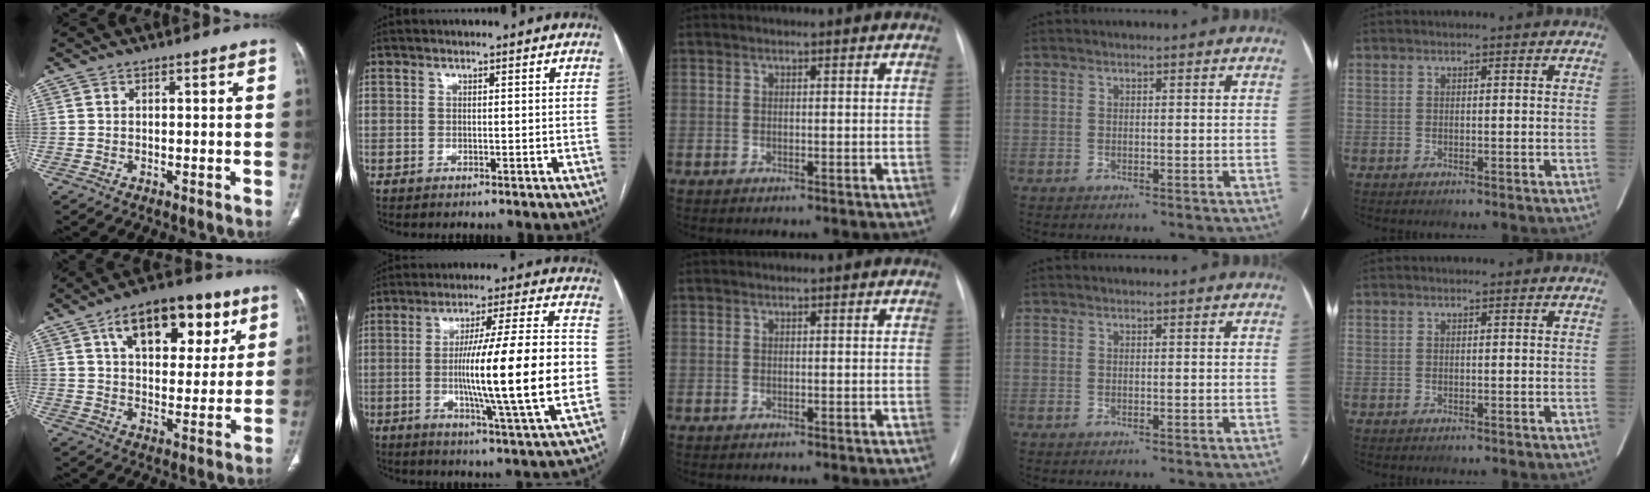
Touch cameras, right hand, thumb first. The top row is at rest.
{"thumb": {"total": 19.7, "force": [9.5, 10.4, 13.8], "torque": [-0.167, -0.015, 0.151]}, "index": {"total": 19.8, "force": [-1.9, -0.1, 19.7], "torque": [-0.307, 0.000, -0.036]}}